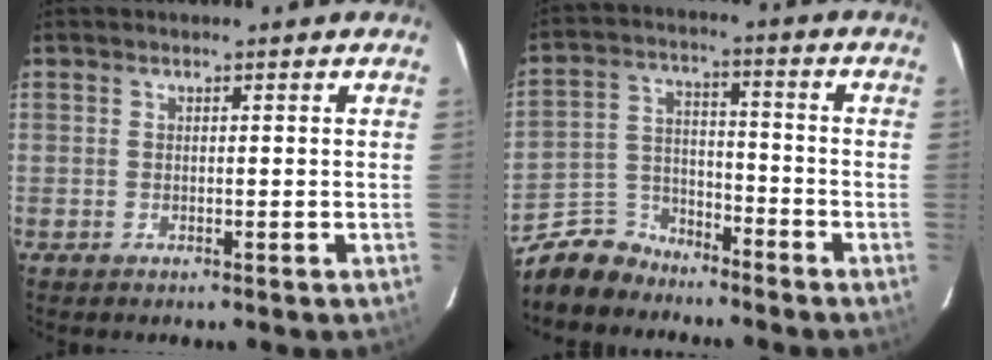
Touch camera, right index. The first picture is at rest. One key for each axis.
{"total": 9.2, "fx": -8.0, "fy": 4.3, "fz": 1.6, "tx": -0.054, "ty": 0.023, "tz": -0.147}